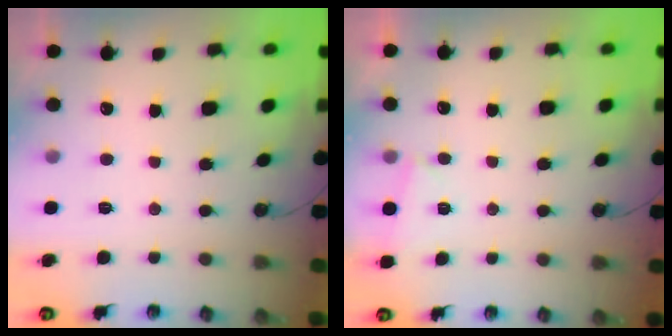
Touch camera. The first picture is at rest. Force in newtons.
{"total": 1.7, "press": 1.7, "slide": 0.5}